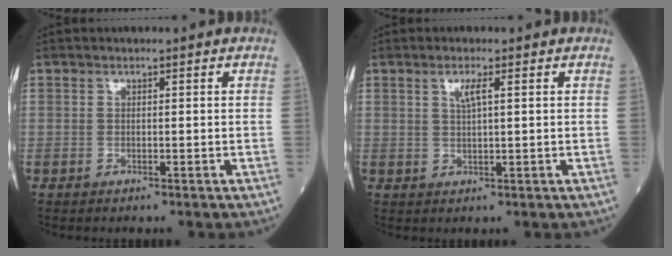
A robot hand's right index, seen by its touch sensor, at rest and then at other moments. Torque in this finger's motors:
{"motor_torque": [-0.03, 0.05, 0.02, 0.02]}